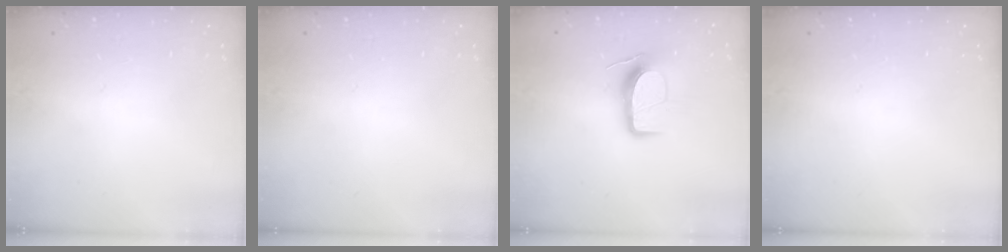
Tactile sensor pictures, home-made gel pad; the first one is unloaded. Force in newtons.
{"total": 0.0}
{"total": 10.2, "press": 10.2, "slide": 0.8}
{"total": 0.0}